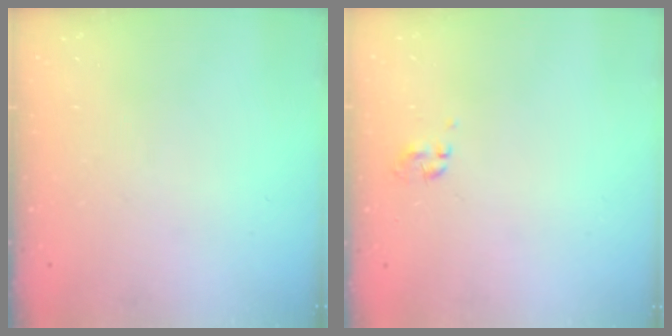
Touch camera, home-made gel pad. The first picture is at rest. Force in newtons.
{"total": 0.0}